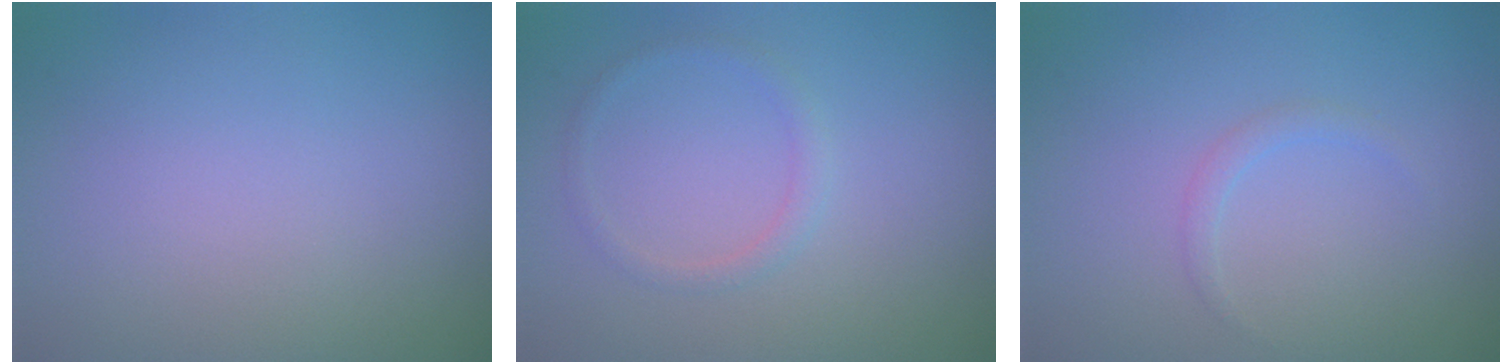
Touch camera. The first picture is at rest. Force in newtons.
{"total": 1.2, "press": 1.2, "slide": 0.0}
{"total": 0.9, "press": 0.9, "slide": 0.1}